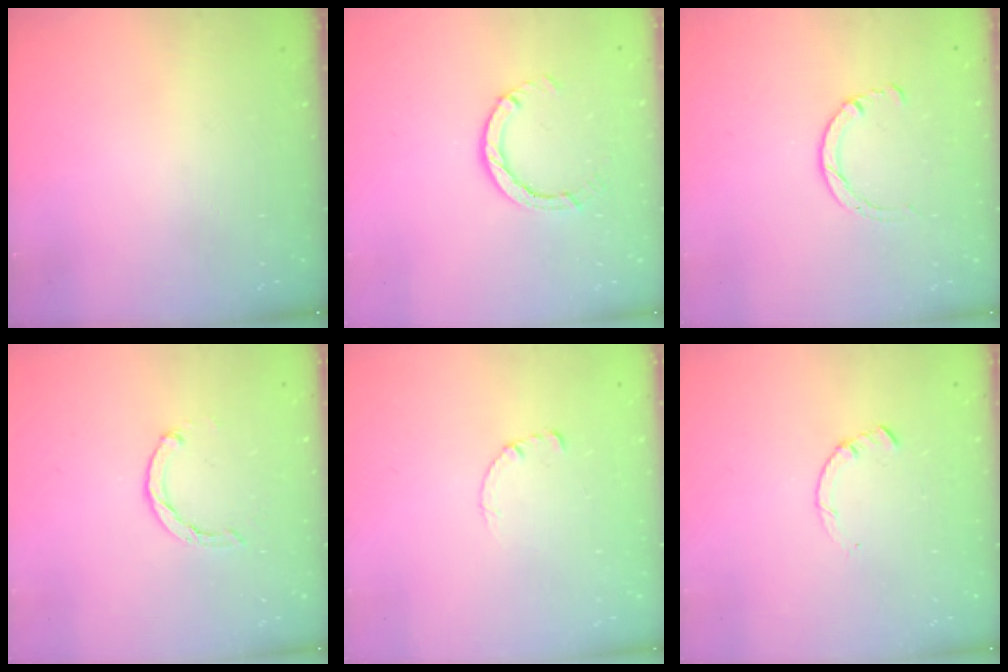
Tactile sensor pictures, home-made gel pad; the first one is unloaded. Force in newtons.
{"total": 3.1, "press": 3.0, "slide": 0.5}
{"total": 2.9, "press": 2.8, "slide": 0.4}
{"total": 2.0, "press": 2.0, "slide": 0.4}
{"total": 0.7, "press": 0.6, "slide": 0.1}
{"total": 1.4, "press": 1.4, "slide": 0.2}